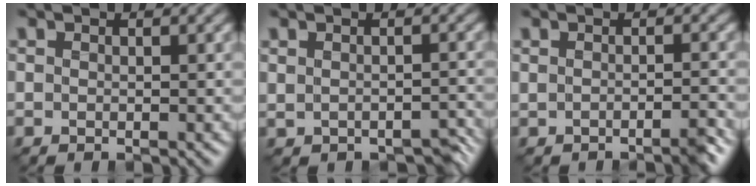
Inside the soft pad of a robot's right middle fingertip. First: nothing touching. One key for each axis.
{"total": 3.6, "fx": -1.4, "fy": 2.1, "fz": 2.5, "tx": -0.031, "ty": -0.012, "tz": -0.010}
{"total": 1.4, "fx": -1.1, "fy": 0.3, "fz": 0.8, "tx": -0.011, "ty": -0.001, "tz": -0.017}